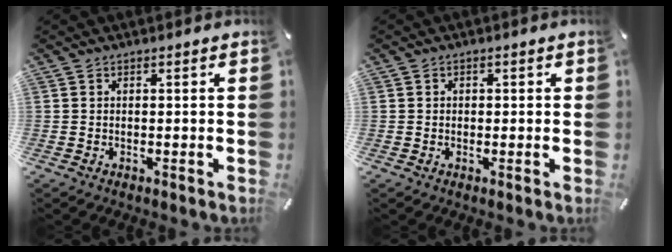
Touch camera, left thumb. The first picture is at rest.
{"total": 1.0, "force": [-0.1, 0.9, 0.2], "torque": [-0.004, 0.005, -0.005]}